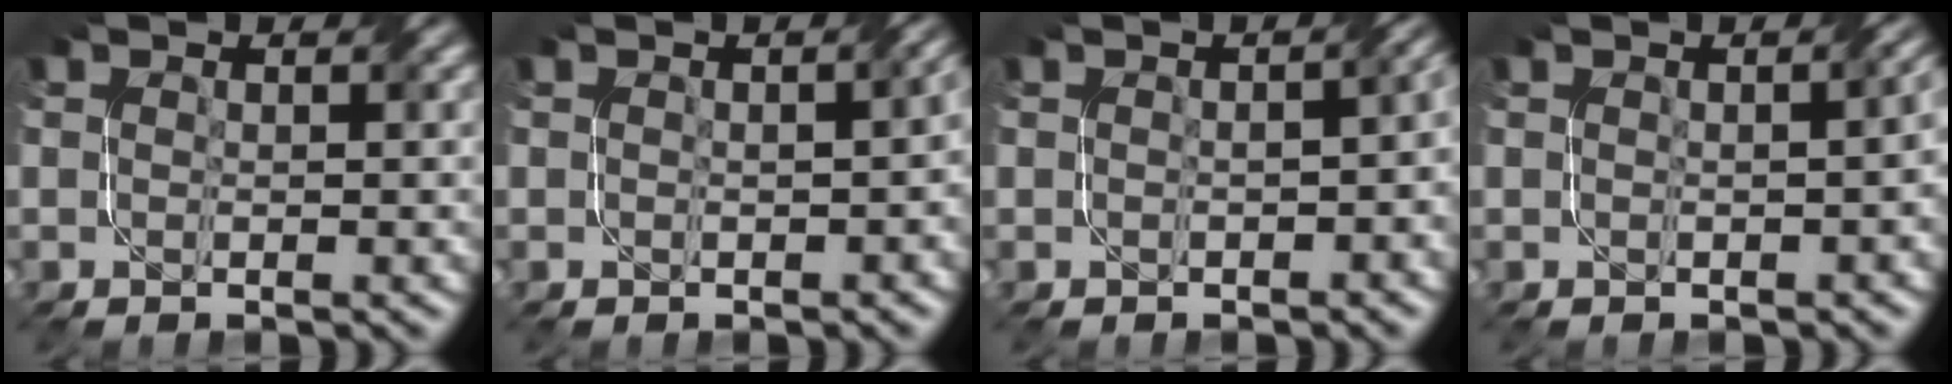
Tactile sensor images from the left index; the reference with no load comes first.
{"total": 2.9, "force": [0.0, 1.5, 2.5], "torque": [-0.017, 0.002, 0.009]}
{"total": 4.8, "force": [-0.4, 2.3, 4.2], "torque": [-0.030, 0.001, -0.002]}
{"total": 3.5, "force": [0.0, 1.5, 3.1], "torque": [-0.017, 0.007, 0.007]}